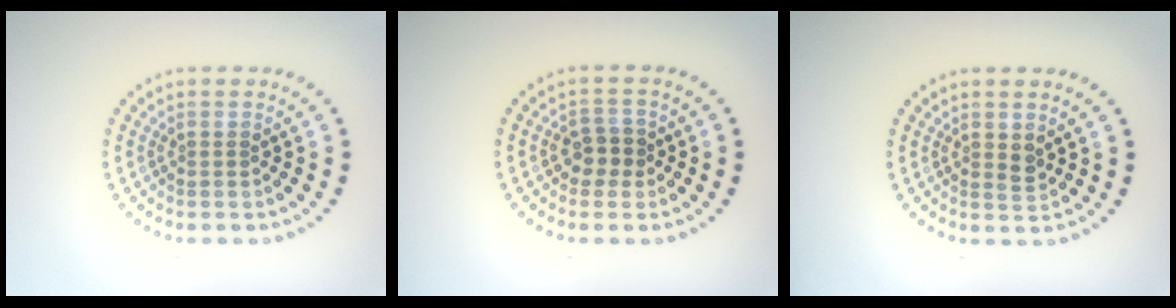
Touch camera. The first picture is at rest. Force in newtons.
{"total": 2.1, "press": 1.9, "slide": 0.7}
{"total": 1.0, "press": 1.0, "slide": 0.3}